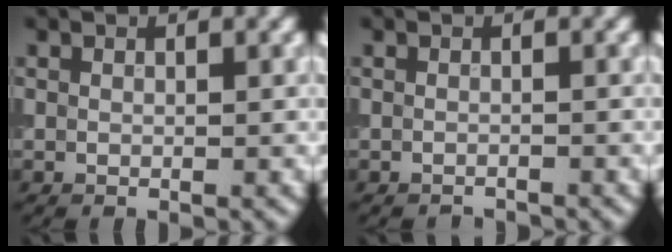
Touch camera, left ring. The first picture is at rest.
{"total": 1.1, "force": [-1.1, 0.0, 0.0], "torque": [0.003, -0.004, -0.020]}